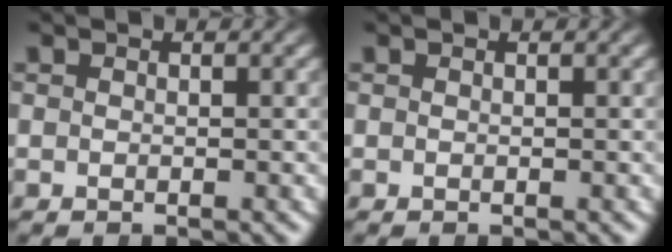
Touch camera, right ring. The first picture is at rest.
{"total": 0.0}